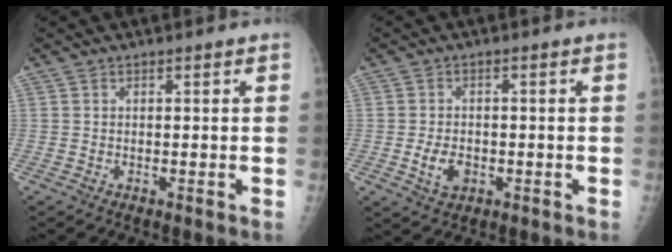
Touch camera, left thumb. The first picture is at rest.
{"total": 4.5, "force": [-1.2, 3.1, 3.0], "torque": [-0.047, 0.000, -0.015]}